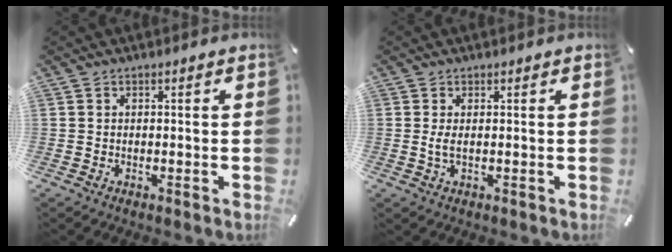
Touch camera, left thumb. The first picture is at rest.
{"total": 2.4, "force": [0.3, 0.8, 2.2], "torque": [-0.051, -0.002, 0.002]}